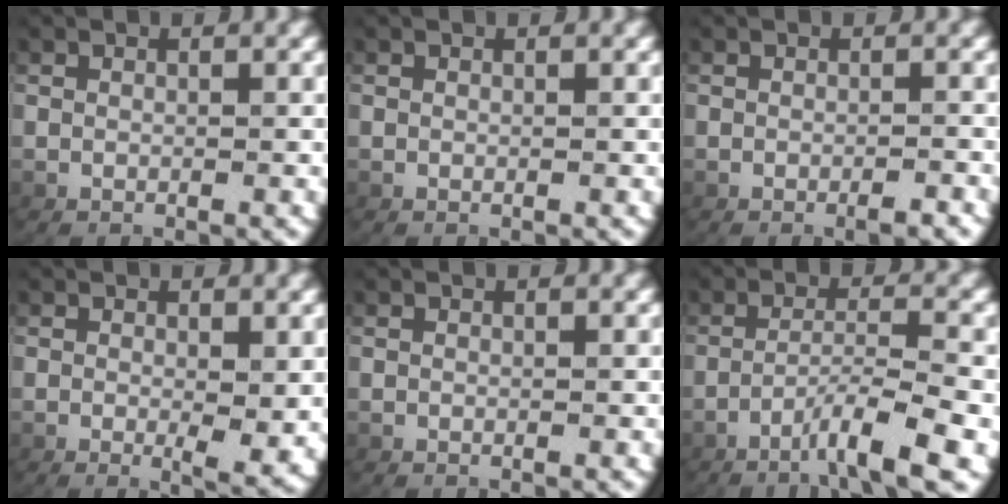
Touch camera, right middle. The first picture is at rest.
{"total": 0.0}
{"total": 1.1, "force": [-1.0, 0.1, 0.6], "torque": [-0.007, 0.008, -0.018]}
{"total": 2.3, "force": [-0.2, 0.6, 2.2], "torque": [-0.039, -0.015, 0.002]}
{"total": 0.0}
{"total": 4.6, "force": [-2.5, 0.2, 3.8], "torque": [-0.068, -0.002, -0.037]}